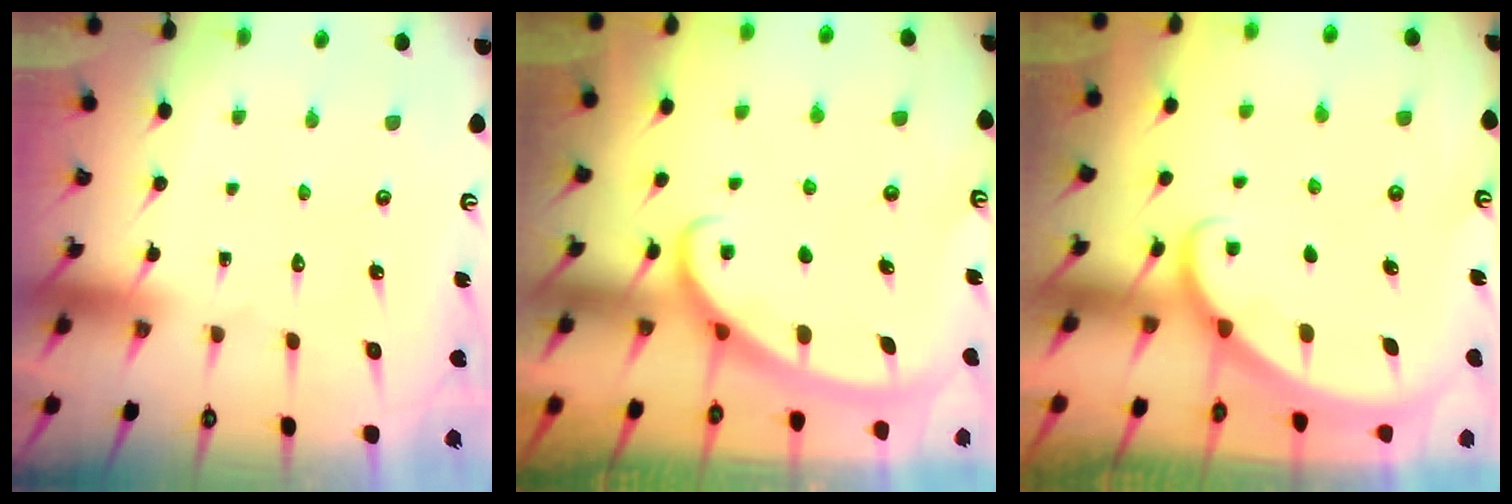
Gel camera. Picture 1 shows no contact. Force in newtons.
{"total": 2.8, "press": 2.8, "slide": 0.4}
{"total": 2.9, "press": 2.9, "slide": 0.2}